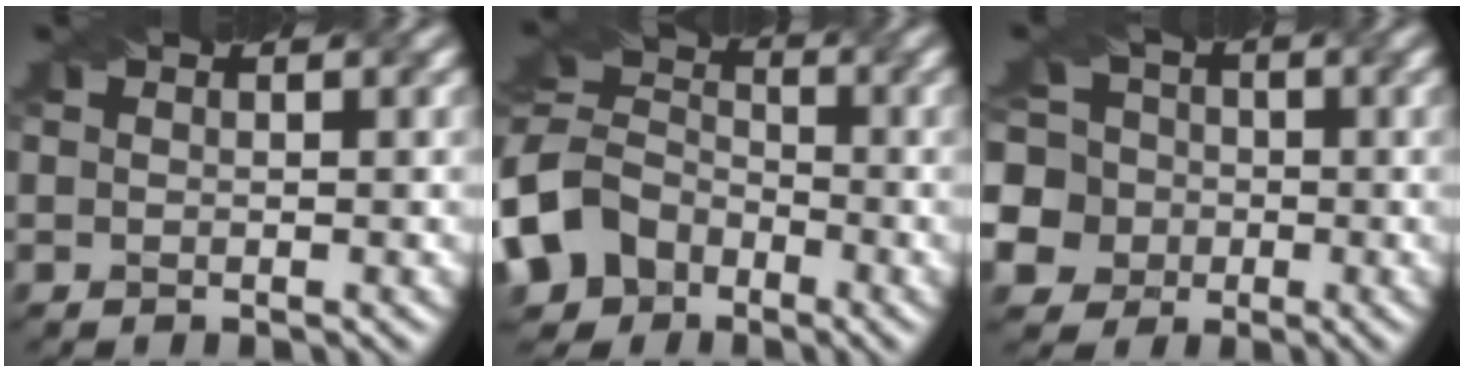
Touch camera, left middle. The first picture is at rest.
{"total": 8.2, "force": [-4.6, 5.9, 3.2], "torque": [-0.075, 0.016, -0.095]}
{"total": 9.6, "force": [-2.6, 8.6, 3.3], "torque": [-0.081, 0.011, -0.072]}